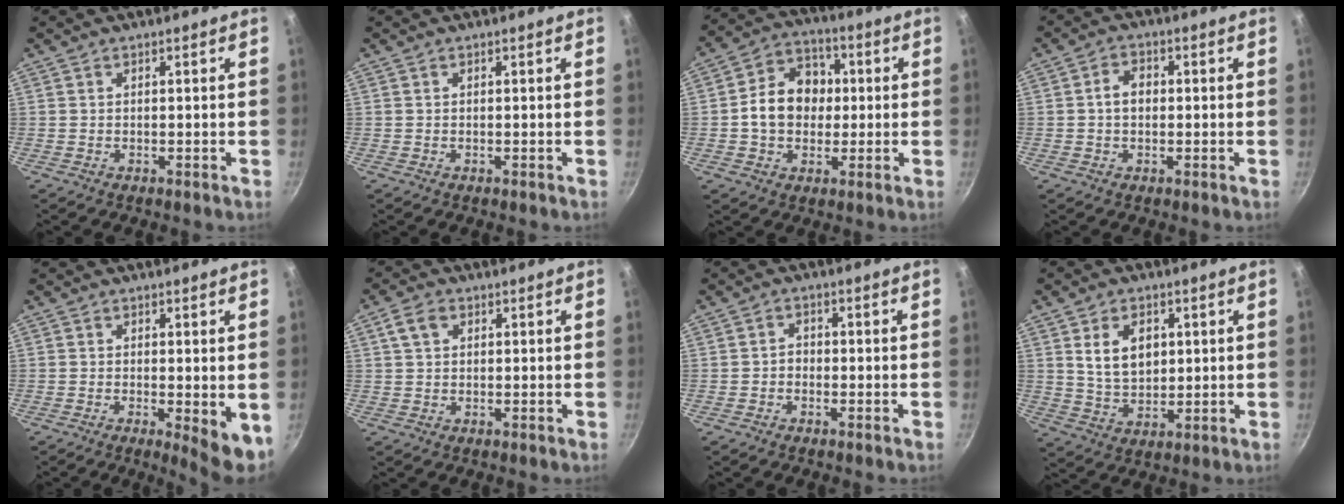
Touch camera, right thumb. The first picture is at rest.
{"total": 0.0}
{"total": 11.8, "force": [0.2, 9.5, 7.1], "torque": [-0.080, 0.022, -0.012]}
{"total": 4.1, "force": [0.0, 3.0, 2.8], "torque": [-0.036, 0.013, -0.005]}
{"total": 5.9, "force": [-0.7, 1.6, 5.6], "torque": [-0.066, -0.010, -0.005]}
{"total": 4.3, "force": [1.6, 3.0, 2.6], "torque": [-0.042, 0.005, 0.027]}
{"total": 2.0, "force": [-0.6, 1.6, 0.9], "torque": [-0.008, 0.011, -0.013]}
{"total": 8.9, "force": [2.4, 6.1, 6.0], "torque": [-0.086, -0.016, 0.053]}